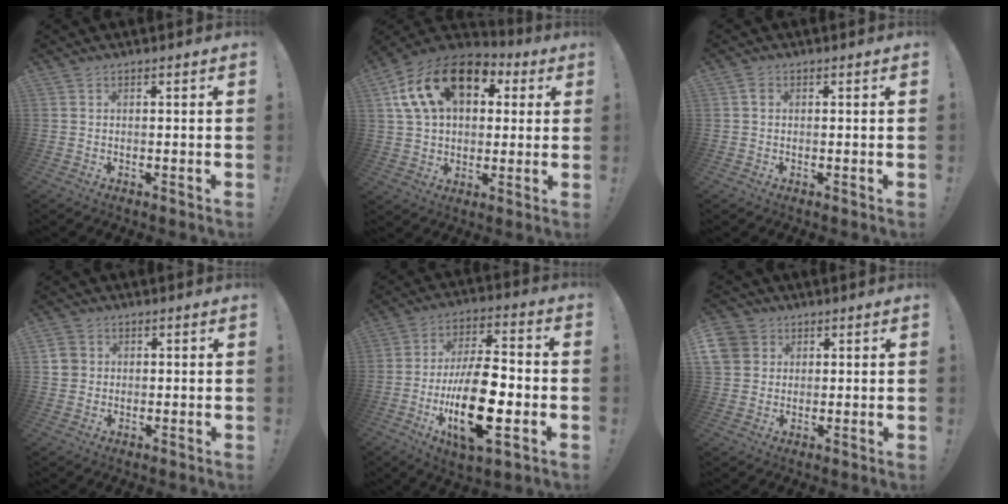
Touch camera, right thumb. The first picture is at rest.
{"total": 20.4, "force": [7.7, 13.4, 13.3], "torque": [-0.227, -0.012, 0.142]}
{"total": 1.6, "force": [0.1, 1.2, 1.0], "torque": [-0.020, 0.005, 0.002]}
{"total": 4.2, "force": [1.2, 3.9, 0.9], "torque": [-0.011, 0.006, 0.024]}
{"total": 21.2, "force": [-5.4, 8.8, 18.5], "torque": [-0.342, 0.014, -0.083]}
{"total": 6.8, "force": [2.6, 6.0, 1.8], "torque": [-0.034, -0.009, 0.052]}